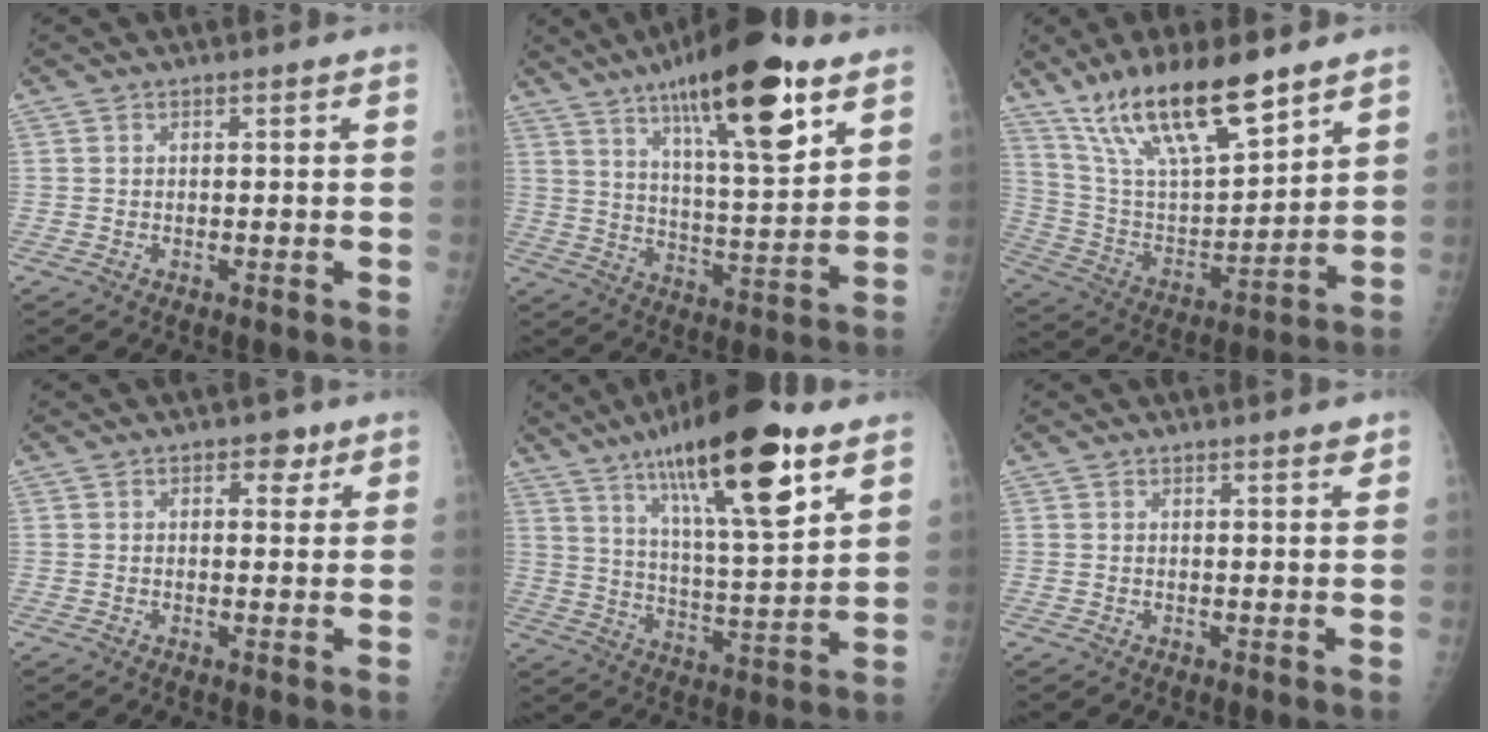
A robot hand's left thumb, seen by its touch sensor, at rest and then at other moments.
{"total": 21.5, "force": [12.2, 5.6, 16.8], "torque": [-0.244, -0.048, 0.198]}
{"total": 20.5, "force": [14.2, 5.8, 13.6], "torque": [-0.223, -0.056, 0.270]}
{"total": 3.2, "force": [1.7, 2.0, 1.9], "torque": [-0.005, -0.005, 0.020]}
{"total": 22.8, "force": [12.9, 5.6, 18.0], "torque": [-0.277, -0.044, 0.215]}
{"total": 1.8, "force": [1.6, 0.2, 0.9], "torque": [-0.007, -0.008, 0.020]}